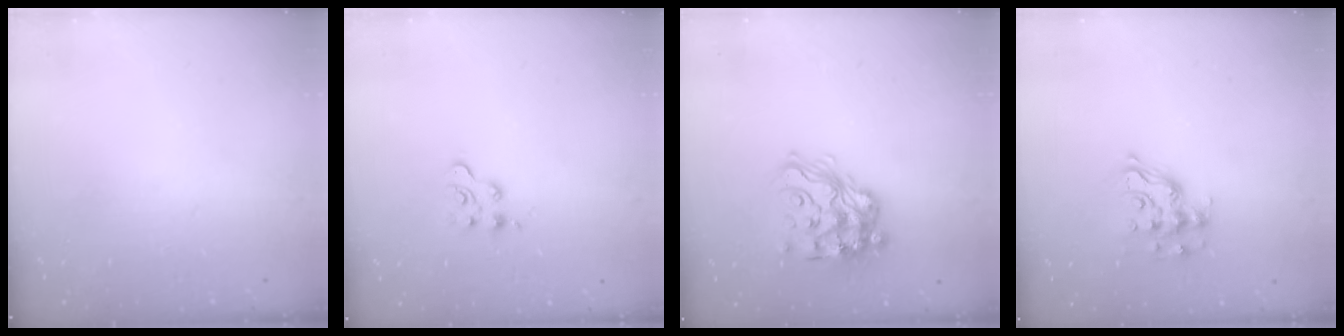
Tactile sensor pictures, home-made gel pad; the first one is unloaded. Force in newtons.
{"total": 3.9, "press": 3.9, "slide": 0.5}
{"total": 16.6, "press": 16.5, "slide": 1.9}
{"total": 10.8, "press": 10.8, "slide": 0.9}